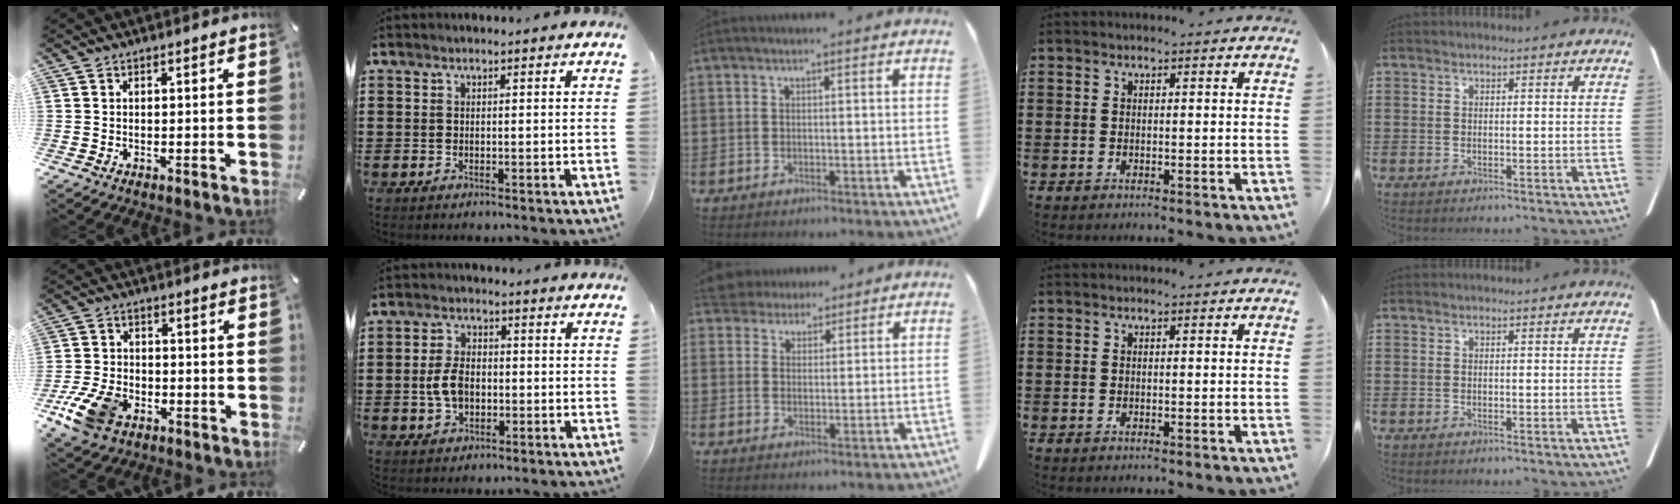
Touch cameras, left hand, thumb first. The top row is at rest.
{"thumb": {"total": 10.4, "force": [-5.4, 6.8, 5.8], "torque": [-0.125, 0.023, -0.097]}, "index": {"total": 5.4, "force": [-0.7, 3.3, 4.1], "torque": [-0.107, -0.002, -0.022]}, "middle": {"total": 3.6, "force": [3.4, 1.3, -0.1], "torque": [-0.012, -0.004, 0.065]}}